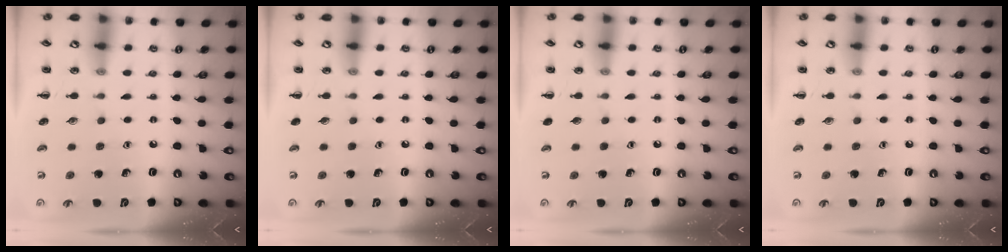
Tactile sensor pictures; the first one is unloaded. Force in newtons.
{"total": 0.0}
{"total": 0.0}
{"total": 0.0}